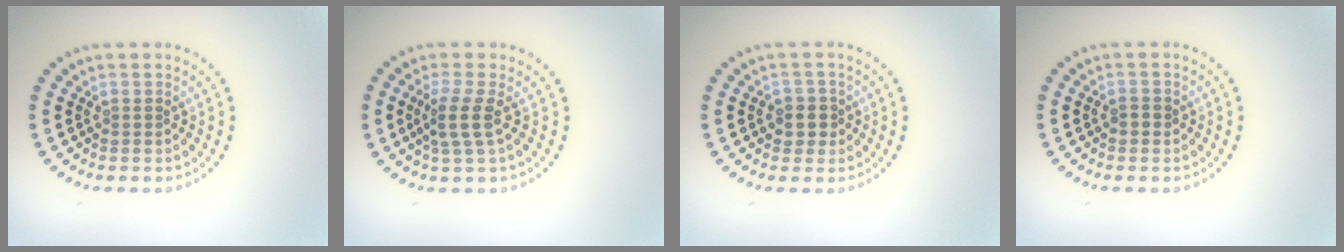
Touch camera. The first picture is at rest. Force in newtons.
{"total": 2.5, "press": 2.0, "slide": 1.5}
{"total": 2.0, "press": 1.9, "slide": 0.8}
{"total": 0.9, "press": 0.9, "slide": 0.1}